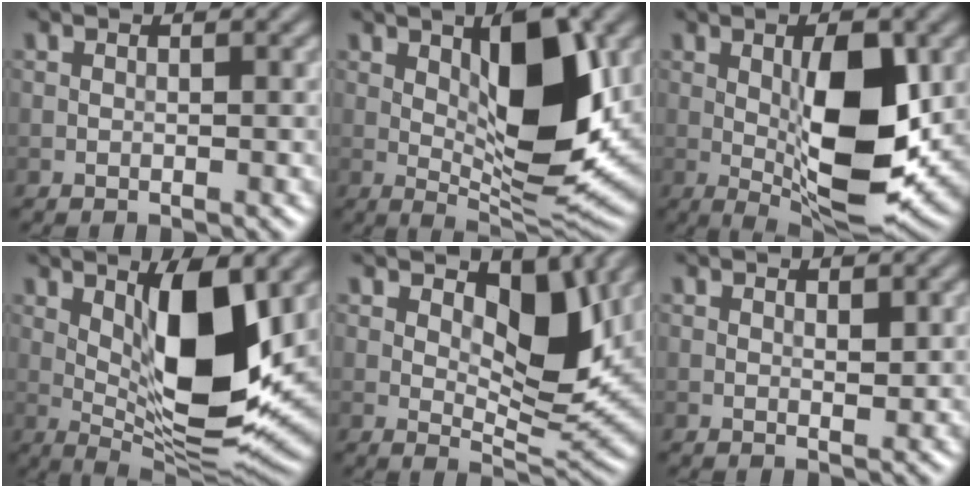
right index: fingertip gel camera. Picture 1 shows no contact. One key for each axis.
{"total": 10.2, "fx": 1.8, "fy": 3.8, "fz": 9.3, "tx": -0.138, "ty": -0.004, "tz": 0.033}
{"total": 9.3, "fx": 0.3, "fy": 3.3, "fz": 8.7, "tx": -0.138, "ty": -0.011, "tz": 0.012}
{"total": 10.9, "fx": 1.9, "fy": 3.7, "fz": 10.1, "tx": -0.162, "ty": -0.010, "tz": 0.037}
{"total": 6.8, "fx": 2.3, "fy": 3.3, "fz": 5.5, "tx": -0.075, "ty": -0.014, "tz": 0.038}
{"total": 0.8, "fx": 0.5, "fy": 0.3, "fz": 0.6, "tx": -0.010, "ty": -0.005, "tz": 0.009}